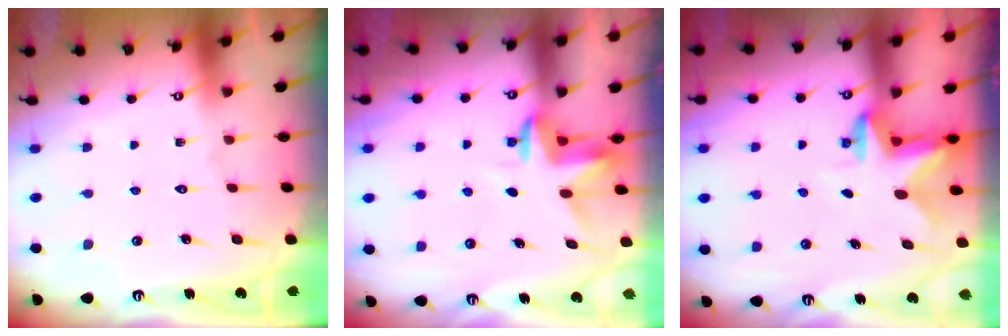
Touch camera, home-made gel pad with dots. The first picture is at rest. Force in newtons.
{"total": 3.5, "press": 3.5, "slide": 0.2}
{"total": 2.7, "press": 2.7, "slide": 0.5}